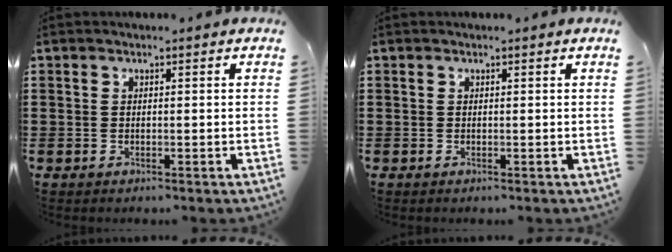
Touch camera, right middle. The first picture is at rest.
{"total": 0.0}